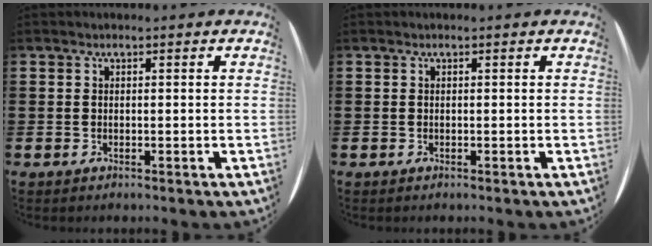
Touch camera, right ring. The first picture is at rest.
{"total": 0.0}